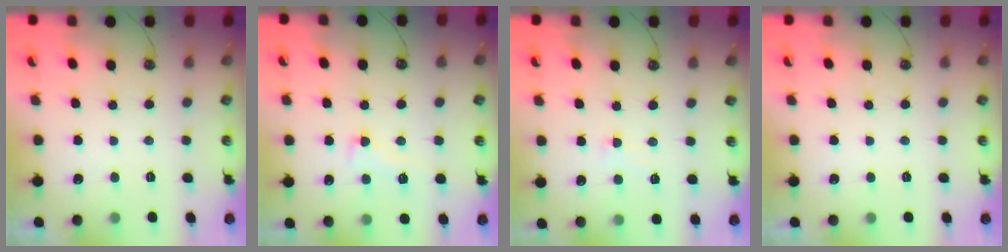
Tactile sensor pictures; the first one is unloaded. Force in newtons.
{"total": 0.8, "press": 0.1, "slide": 0.8}
{"total": 1.0, "press": 0.4, "slide": 0.9}
{"total": 0.0}